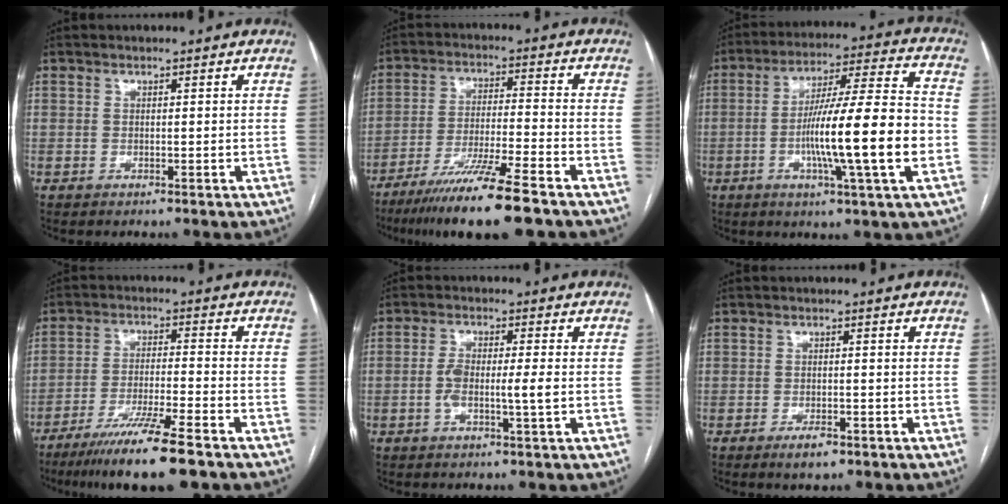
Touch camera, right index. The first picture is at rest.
{"total": 13.1, "force": [-9.4, -0.5, 9.1], "torque": [-0.160, -0.039, -0.162]}
{"total": 17.6, "force": [-3.7, 0.0, 17.2], "torque": [-0.287, 0.001, -0.066]}
{"total": 12.4, "force": [-8.9, -0.4, 8.7], "torque": [-0.149, -0.036, -0.151]}
{"total": 5.1, "force": [-0.8, 0.5, 5.0], "torque": [-0.098, 0.006, -0.014]}
{"total": 2.8, "force": [-1.7, 1.2, 1.9], "torque": [-0.030, 0.000, -0.023]}